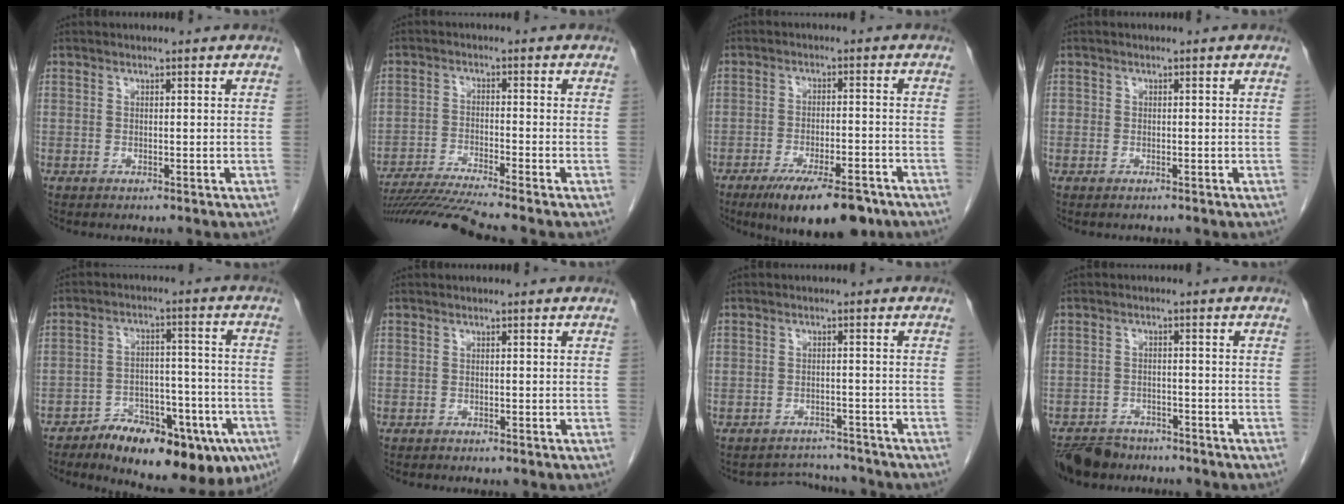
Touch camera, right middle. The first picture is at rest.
{"total": 10.4, "force": [-9.2, -2.4, 4.1], "torque": [-0.060, -0.026, -0.162]}
{"total": 12.1, "force": [-8.7, 3.1, 7.8], "torque": [-0.113, -0.014, -0.133]}
{"total": 0.8, "force": [-0.5, 0.6, -0.1], "torque": [-0.002, 0.004, -0.012]}
{"total": 18.5, "force": [-12.2, 7.1, 12.0], "torque": [-0.122, 0.033, -0.176]}
{"total": 0.7, "force": [-0.7, 0.1, 0.2], "torque": [-0.008, -0.001, -0.012]}
{"total": 4.5, "force": [-4.2, 1.0, -1.3], "torque": [0.018, 0.015, -0.058]}
{"total": 7.4, "force": [-6.5, 3.3, 1.5], "torque": [-0.020, -0.007, -0.106]}